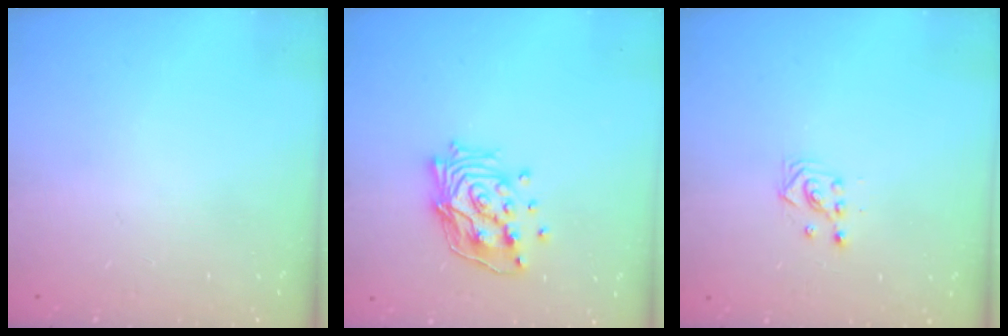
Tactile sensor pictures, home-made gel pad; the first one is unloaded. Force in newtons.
{"total": 15.0, "press": 14.9, "slide": 2.0}
{"total": 3.3, "press": 3.3, "slide": 0.2}